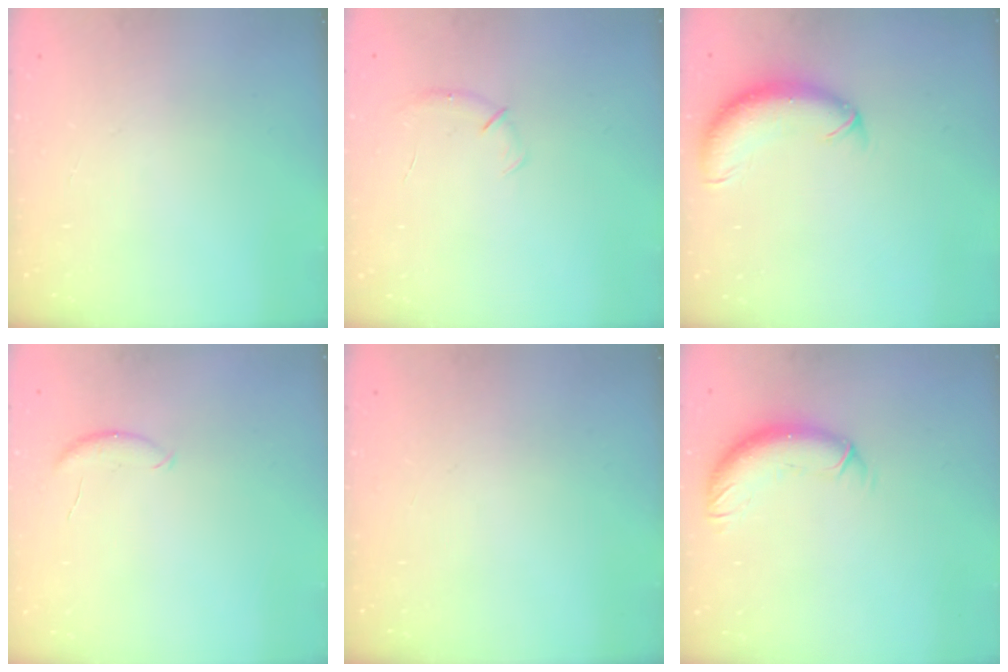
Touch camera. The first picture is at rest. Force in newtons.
{"total": 4.3, "press": 4.1, "slide": 1.1}
{"total": 11.5, "press": 11.2, "slide": 2.6}
{"total": 5.5, "press": 5.5, "slide": 0.5}
{"total": 0.0}
{"total": 10.0, "press": 9.9, "slide": 1.9}